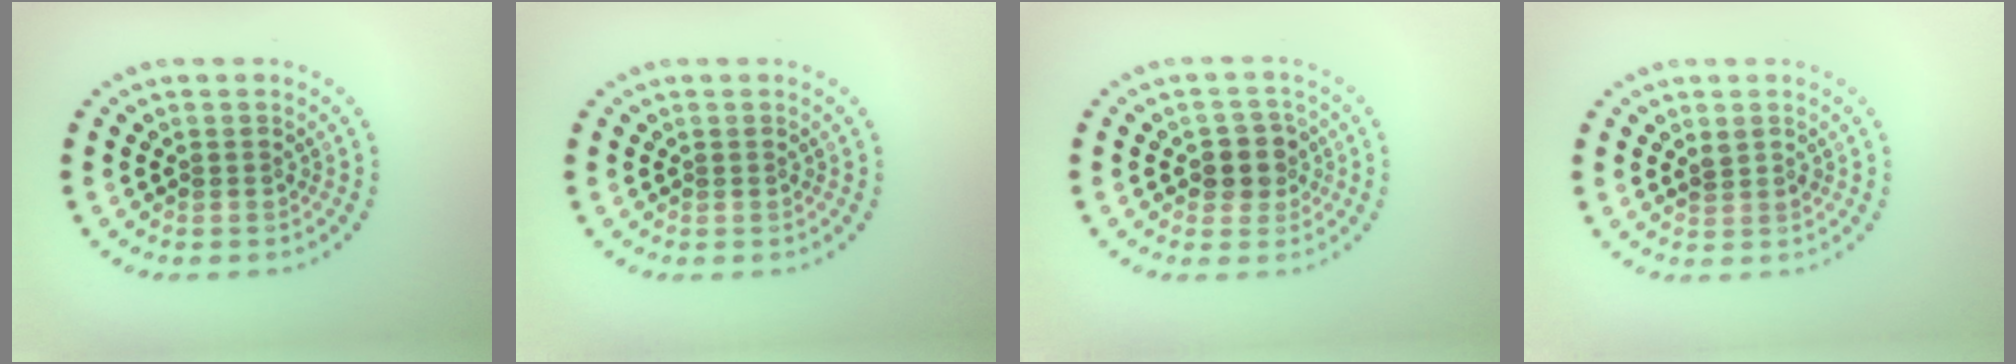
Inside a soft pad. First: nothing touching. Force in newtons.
{"total": 0.0}
{"total": 2.7, "press": 2.5, "slide": 0.9}
{"total": 0.9, "press": 0.8, "slide": 0.3}